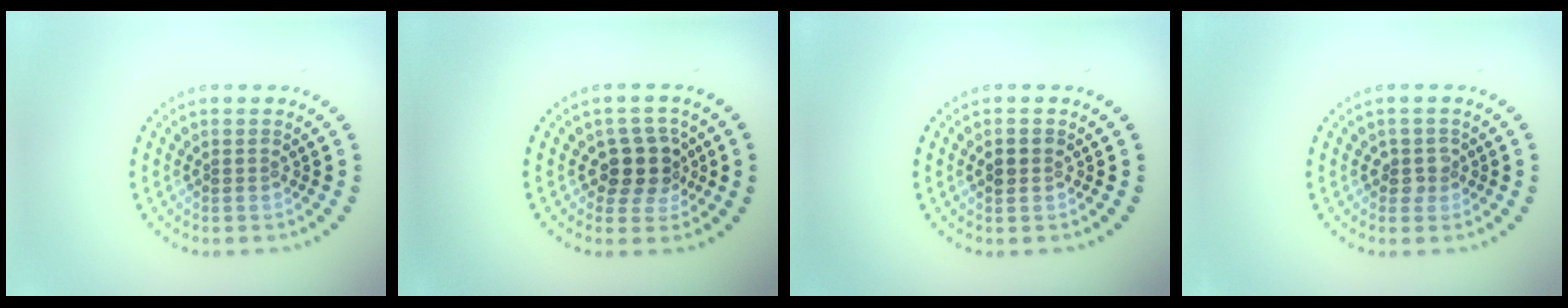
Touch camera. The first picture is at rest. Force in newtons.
{"total": 3.1, "press": 2.6, "slide": 1.6}
{"total": 1.5, "press": 1.5, "slide": 0.1}
{"total": 1.5, "press": 1.2, "slide": 0.9}